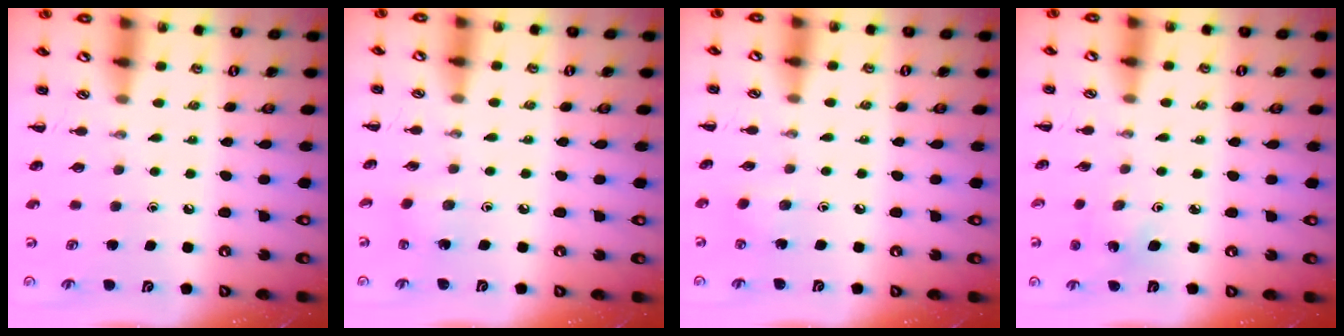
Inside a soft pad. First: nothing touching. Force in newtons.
{"total": 1.4, "press": 1.2, "slide": 0.6}
{"total": 1.9, "press": 1.8, "slide": 0.7}
{"total": 3.5, "press": 3.4, "slide": 1.0}